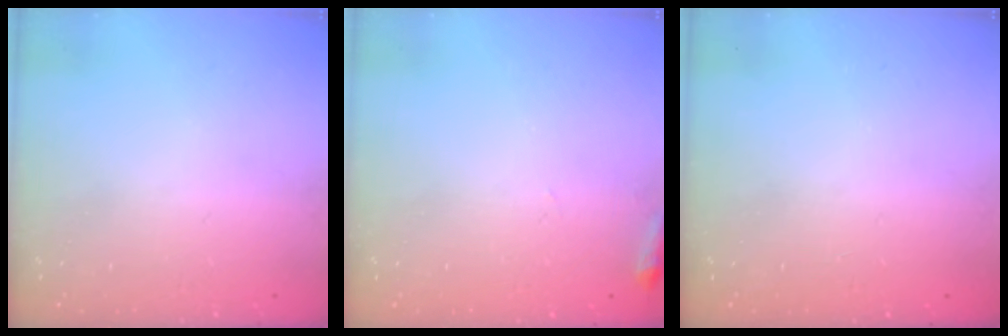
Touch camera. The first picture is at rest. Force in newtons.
{"total": 5.7, "press": 5.7, "slide": 1.0}
{"total": 0.0}